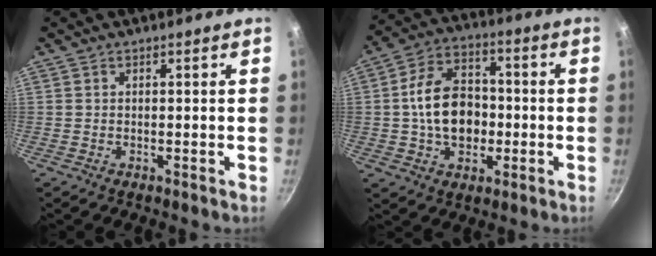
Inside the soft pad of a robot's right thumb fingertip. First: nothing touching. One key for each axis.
{"total": 13.3, "fx": -1.3, "fy": 9.6, "fz": 9.1, "tx": -0.123, "ty": 0.029, "tz": -0.028}